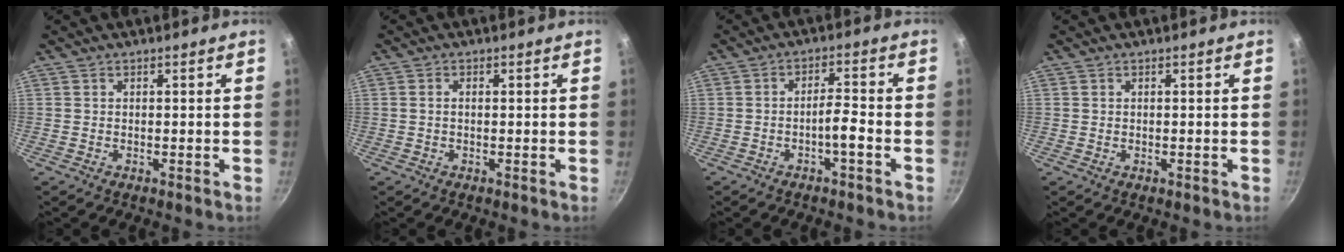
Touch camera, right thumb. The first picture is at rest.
{"total": 1.1, "force": [0.0, 0.6, 0.9], "torque": [-0.018, 0.003, -0.001]}
{"total": 3.7, "force": [-1.9, 0.6, 3.1], "torque": [-0.058, 0.023, -0.032]}
{"total": 0.0}